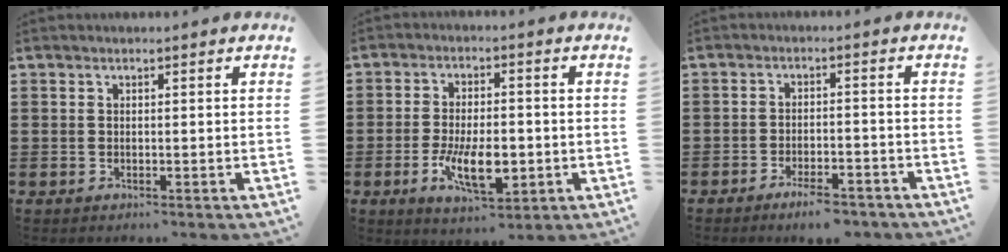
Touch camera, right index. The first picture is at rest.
{"total": 8.9, "force": [-2.6, 3.9, 7.6], "torque": [-0.144, -0.011, -0.043]}
{"total": 4.1, "force": [-3.6, 0.6, 1.9], "torque": [-0.030, 0.003, -0.067]}